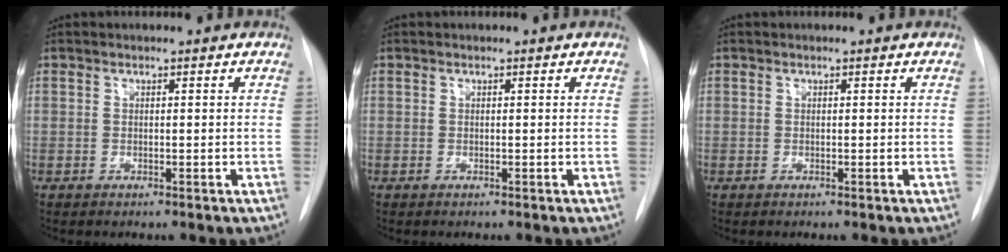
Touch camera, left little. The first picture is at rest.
{"total": 0.0}
{"total": 0.0}